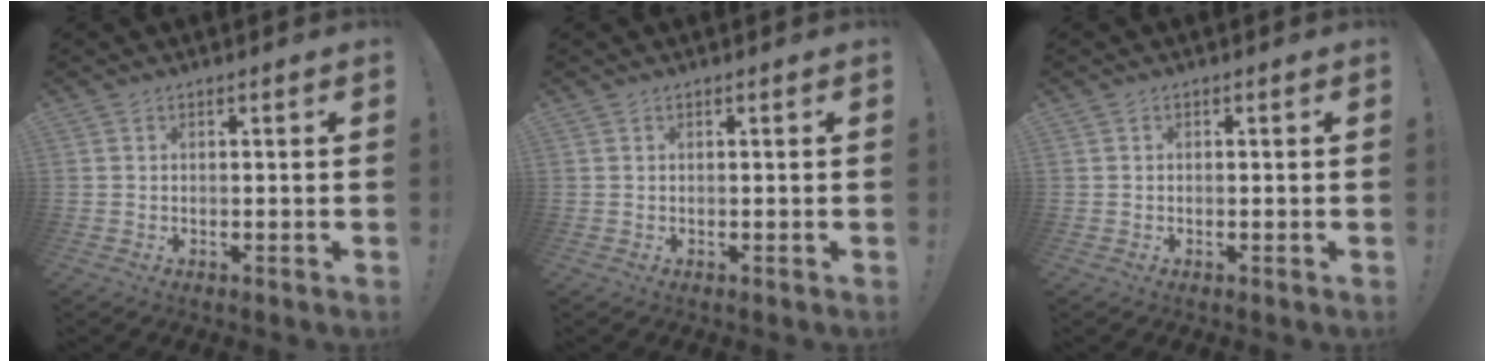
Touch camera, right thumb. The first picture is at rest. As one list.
[{"total": 0.0}, {"total": 0.6, "force": [-0.4, 0.4, 0.2], "torque": [-0.009, 0.003, -0.006]}]